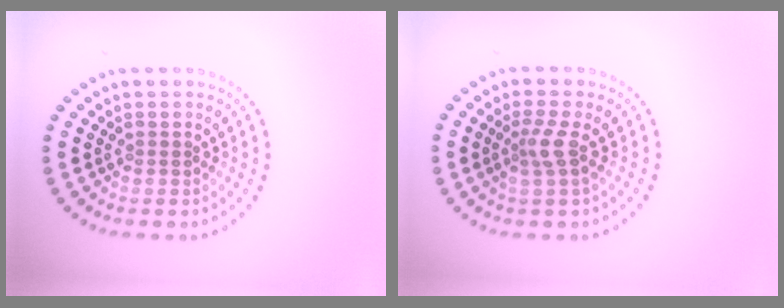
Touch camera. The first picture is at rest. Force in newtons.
{"total": 1.9, "press": 1.3, "slide": 1.4}